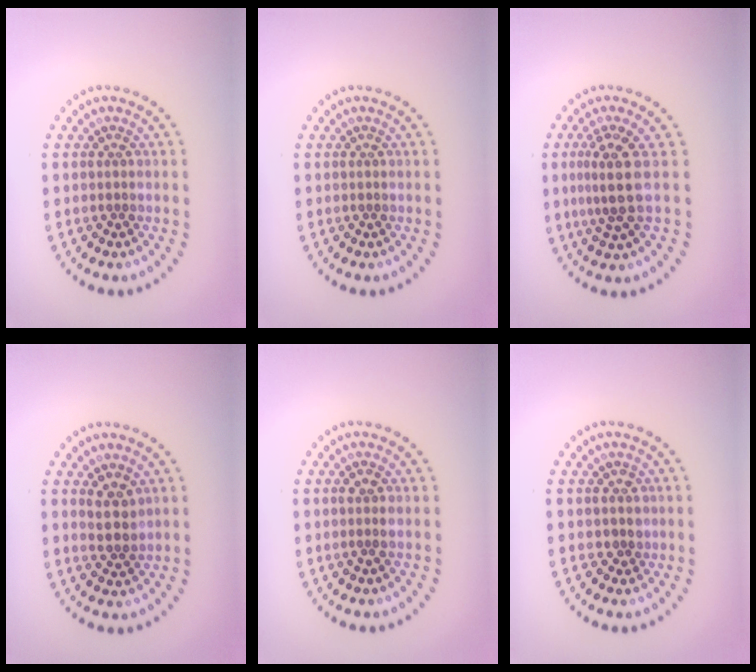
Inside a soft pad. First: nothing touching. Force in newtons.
{"total": 0.0}
{"total": 3.2, "press": 2.4, "slide": 2.0}
{"total": 2.2, "press": 2.0, "slide": 1.0}
{"total": 1.2, "press": 1.1, "slide": 0.6}
{"total": 1.1, "press": 0.9, "slide": 0.5}